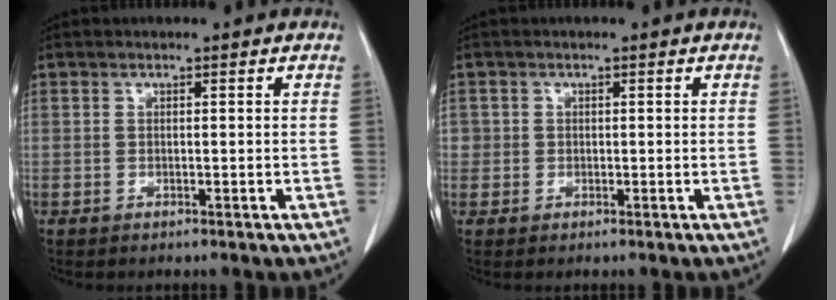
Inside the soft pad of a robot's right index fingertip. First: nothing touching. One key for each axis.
{"total": 1.3, "fx": -0.1, "fy": 1.3, "fz": 0.0, "tx": 0.012, "ty": 0.005, "tz": -0.005}